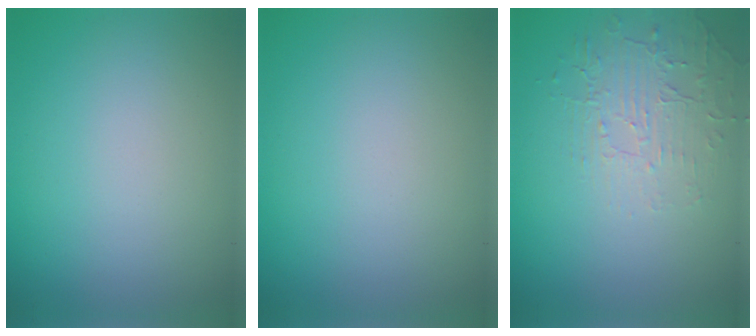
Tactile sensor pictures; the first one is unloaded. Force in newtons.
{"total": 0.0}
{"total": 1.9, "press": 1.0, "slide": 1.6}